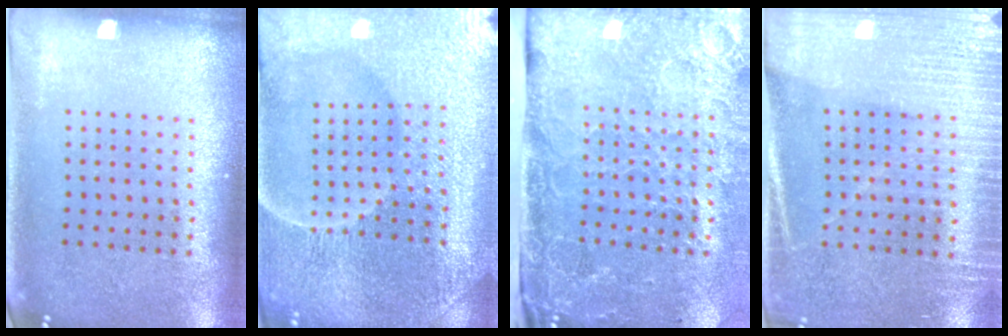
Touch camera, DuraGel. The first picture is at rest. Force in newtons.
{"total": 5.7, "press": 5.3, "slide": 2.2}
{"total": 4.7, "press": 3.7, "slide": 2.9}
{"total": 3.3, "press": 2.9, "slide": 1.5}